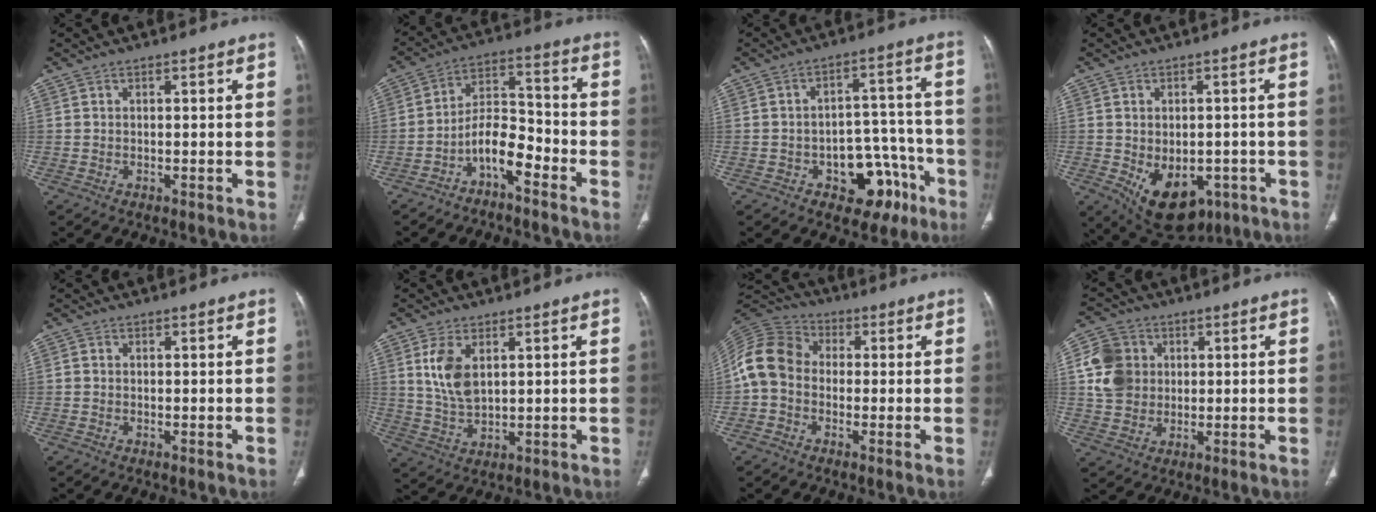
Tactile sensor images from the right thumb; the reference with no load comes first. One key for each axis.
{"total": 8.3, "fx": -5.0, "fy": 3.6, "fz": 5.6, "tx": -0.092, "ty": 0.067, "tz": -0.096}
{"total": 12.7, "fx": -6.2, "fy": 8.1, "fz": 7.5, "tx": -0.047, "ty": 0.056, "tz": -0.076}
{"total": 13.0, "fx": -4.6, "fy": 8.5, "fz": 8.7, "tx": -0.112, "ty": 0.002, "tz": -0.044}
{"total": 0.7, "fx": -0.1, "fy": 0.6, "fz": 0.3, "tx": -0.005, "ty": 0.001, "tz": -0.004}
{"total": 8.2, "fx": 2.7, "fy": 4.6, "fz": 6.2, "tx": -0.121, "ty": -0.010, "tz": 0.060}
{"total": 10.6, "fx": -0.7, "fy": 8.7, "fz": 6.0, "tx": -0.116, "ty": 0.032, "tz": -0.030}
{"total": 10.2, "fx": 1.5, "fy": 8.9, "fz": 4.8, "tx": -0.073, "ty": 0.004, "tz": 0.026}